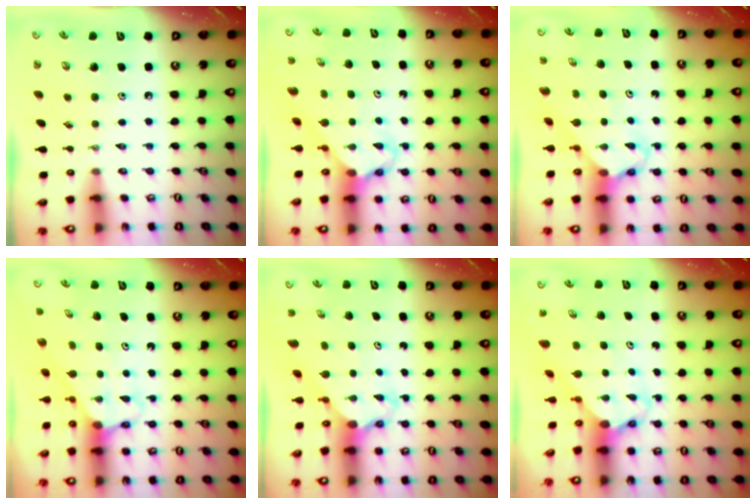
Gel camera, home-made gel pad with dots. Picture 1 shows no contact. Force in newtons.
{"total": 2.7, "press": 2.7, "slide": 0.3}
{"total": 2.5, "press": 2.5, "slide": 0.2}
{"total": 2.8, "press": 2.8, "slide": 0.1}
{"total": 2.4, "press": 2.4, "slide": 0.2}
{"total": 3.8, "press": 3.7, "slide": 0.3}